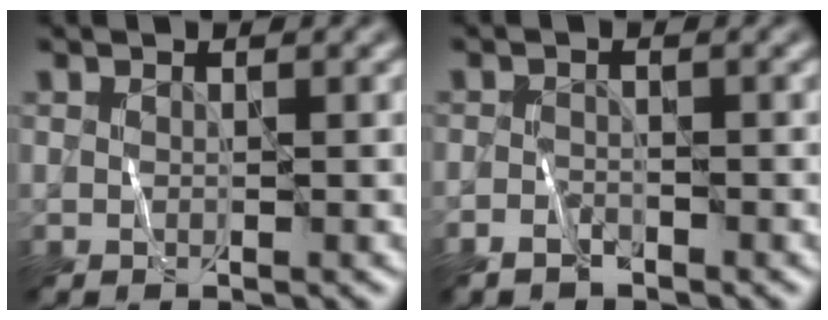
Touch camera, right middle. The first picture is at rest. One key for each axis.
{"total": 1.5, "fx": -1.3, "fy": 0.5, "fz": 0.4, "tx": -0.007, "ty": 0.003, "tz": -0.026}